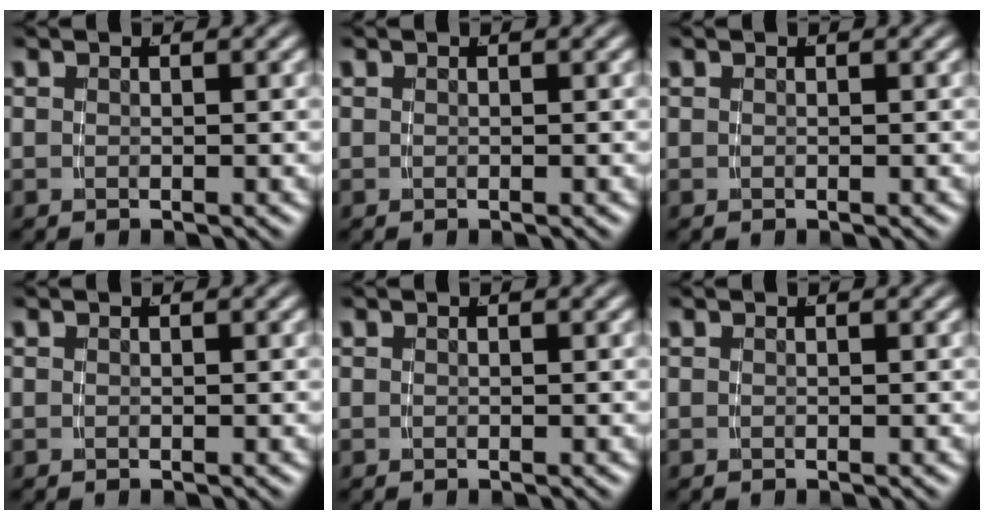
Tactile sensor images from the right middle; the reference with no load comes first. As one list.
[{"total": 0.0}, {"total": 0.0}, {"total": 0.0}, {"total": 0.0}, {"total": 0.0}]